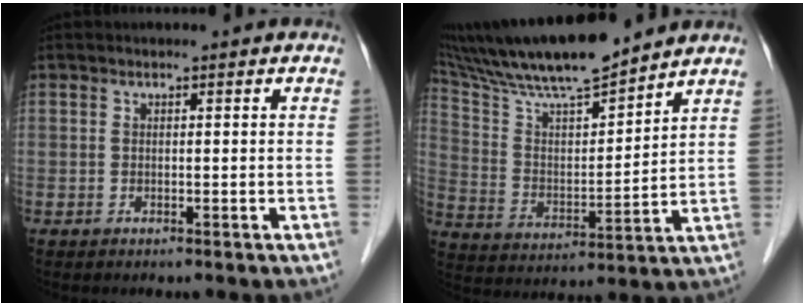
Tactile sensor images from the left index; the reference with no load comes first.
{"total": 15.9, "force": [14.0, 1.1, 7.6], "torque": [-0.146, 0.009, 0.252]}